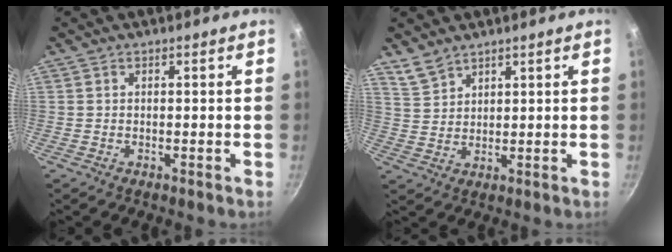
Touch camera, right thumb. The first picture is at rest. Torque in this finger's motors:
{"motor_torque": [-0.73, 0.47, -0.14, -0.25, 0.05]}